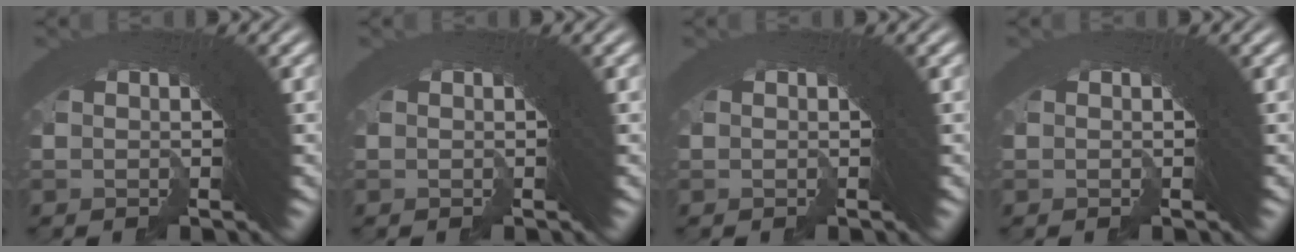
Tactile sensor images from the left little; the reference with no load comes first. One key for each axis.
{"total": 0.0}
{"total": 0.0}
{"total": 0.0}